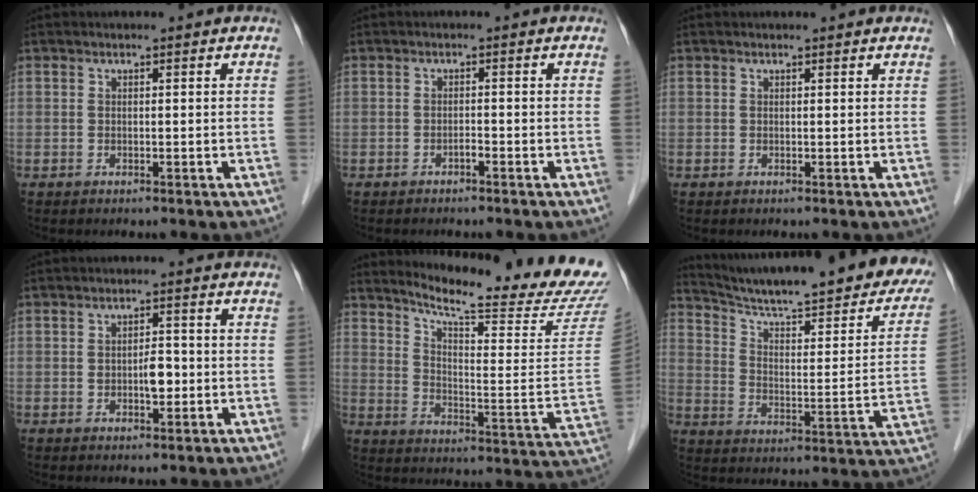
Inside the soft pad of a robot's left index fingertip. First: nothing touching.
{"total": 0.8, "force": [-0.7, 0.1, 0.4], "torque": [-0.008, 0.001, -0.012]}
{"total": 1.3, "force": [1.3, 0.1, 0.3], "torque": [-0.012, 0.008, 0.012]}
{"total": 3.1, "force": [-0.6, 1.4, 2.7], "torque": [-0.044, 0.003, -0.006]}
{"total": 21.6, "force": [20.1, -0.6, 7.9], "torque": [-0.132, -0.114, 0.257]}
{"total": 29.0, "force": [24.7, 4.3, 14.6], "torque": [-0.216, -0.055, 0.322]}